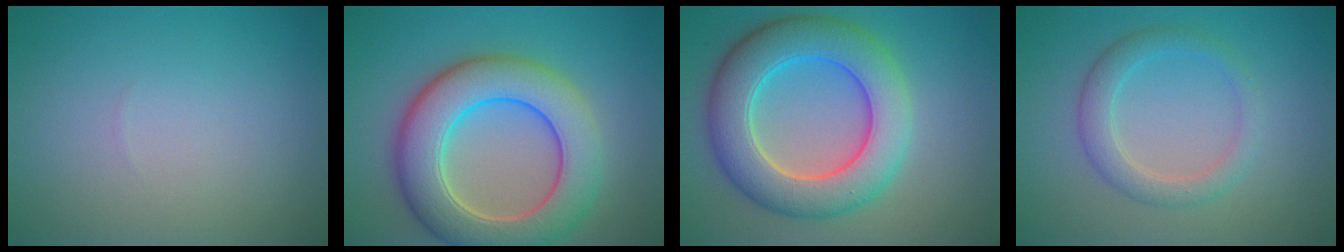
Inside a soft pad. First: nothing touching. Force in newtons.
{"total": 9.4, "press": 9.4, "slide": 0.5}
{"total": 8.9, "press": 8.9, "slide": 0.0}
{"total": 2.9, "press": 2.9, "slide": 0.1}